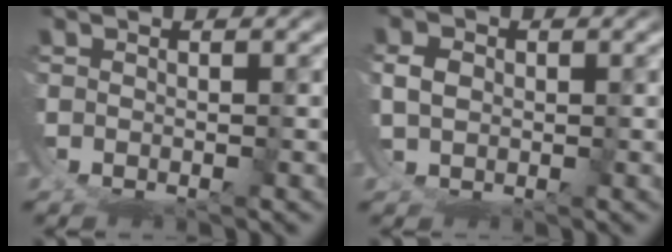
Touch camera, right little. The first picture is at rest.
{"total": 1.1, "force": [0.6, 0.0, 0.9], "torque": [-0.016, -0.004, 0.021]}